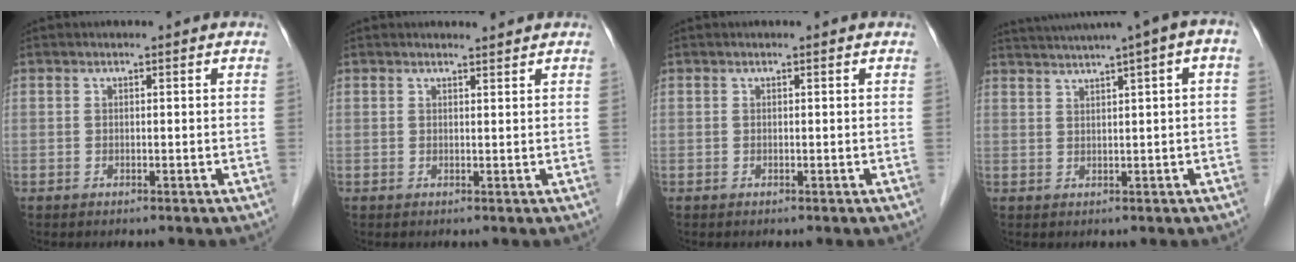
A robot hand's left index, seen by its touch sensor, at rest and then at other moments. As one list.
[{"total": 1.3, "force": [1.2, -0.2, 0.0], "torque": [-0.009, -0.005, 0.020]}, {"total": 0.0}, {"total": 9.7, "force": [5.6, -0.1, 7.9], "torque": [-0.128, 0.045, 0.079]}]